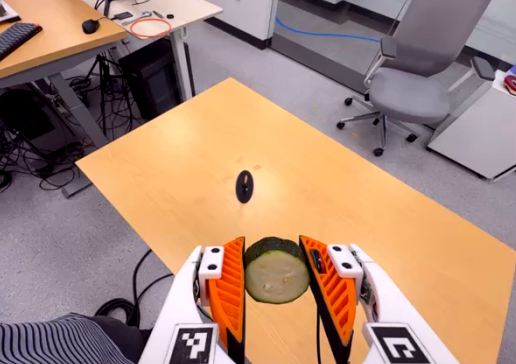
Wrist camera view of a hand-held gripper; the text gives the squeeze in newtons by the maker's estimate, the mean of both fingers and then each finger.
{"total": 11.8, "left": 10.2, "right": 13.3}